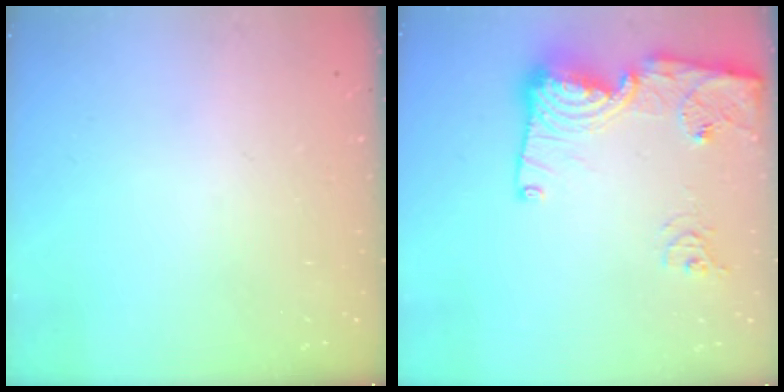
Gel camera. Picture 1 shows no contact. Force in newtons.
{"total": 16.3, "press": 16.3, "slide": 1.3}